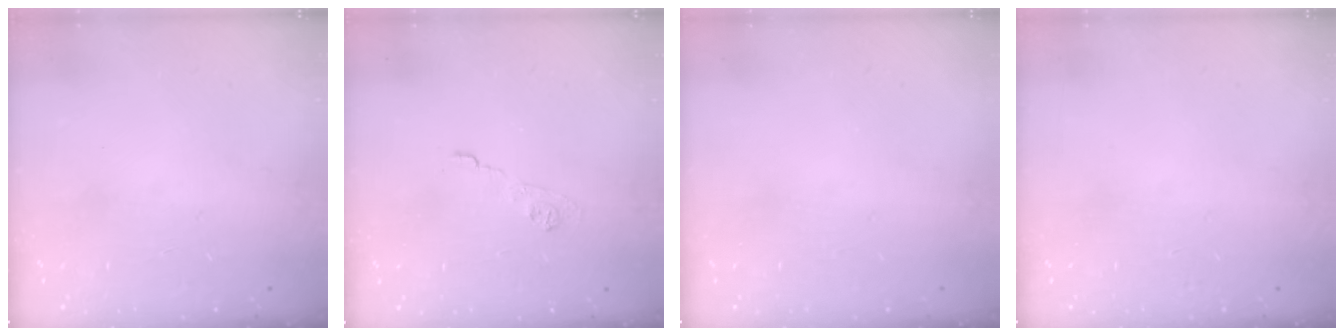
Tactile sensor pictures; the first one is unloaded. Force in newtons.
{"total": 5.8, "press": 5.8, "slide": 0.7}
{"total": 0.0}
{"total": 0.0}